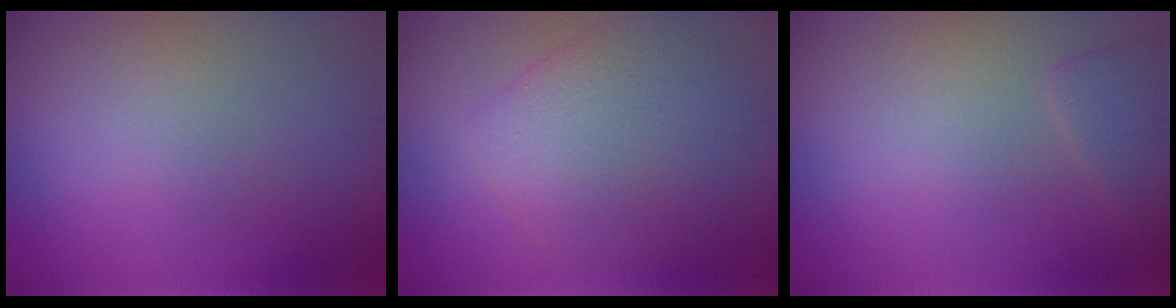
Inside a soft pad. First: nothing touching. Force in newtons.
{"total": 6.0, "press": 6.0, "slide": 0.2}
{"total": 1.9, "press": 1.9, "slide": 0.2}